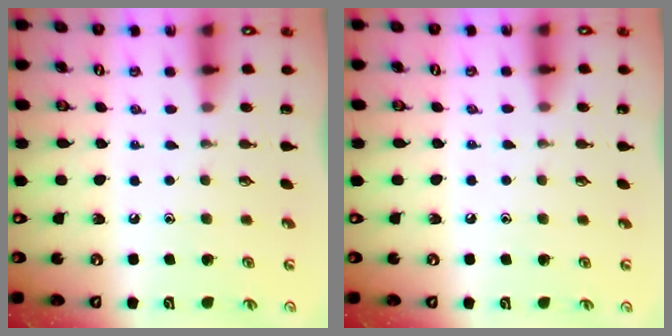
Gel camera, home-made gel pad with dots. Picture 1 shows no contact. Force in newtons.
{"total": 4.2, "press": 4.1, "slide": 0.5}